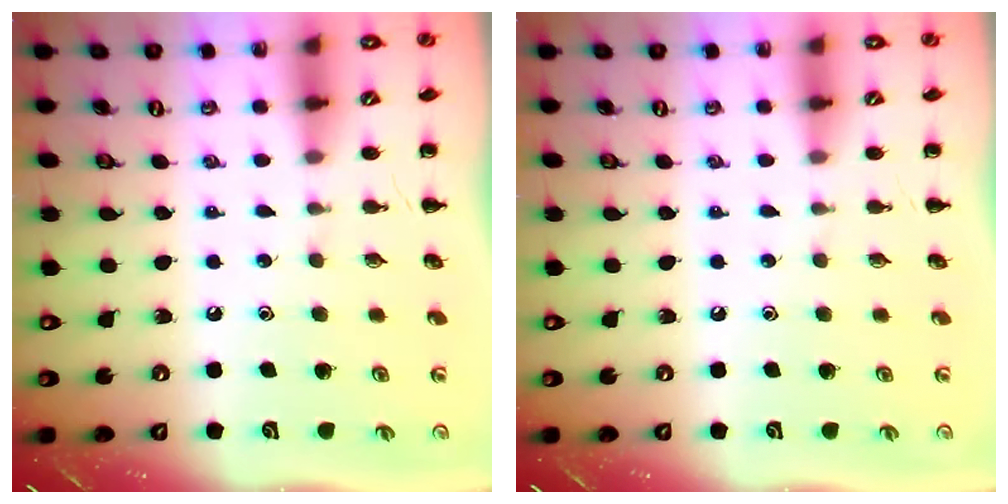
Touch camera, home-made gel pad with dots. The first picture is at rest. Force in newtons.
{"total": 0.0}